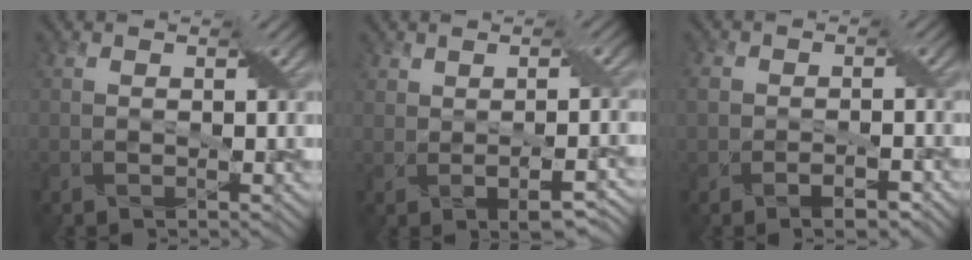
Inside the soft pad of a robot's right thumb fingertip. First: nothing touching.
{"total": 5.3, "force": [-0.4, 2.8, 4.4], "torque": [-0.072, -0.005, 0.003]}
{"total": 4.1, "force": [-1.7, 2.6, 2.8], "torque": [-0.046, -0.005, -0.031]}